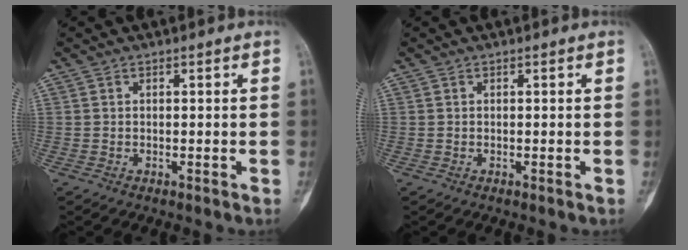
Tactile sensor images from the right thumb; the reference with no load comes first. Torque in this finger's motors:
{"motor_torque": [0.19, 0.18, 0.00, 0.00, 0.01]}